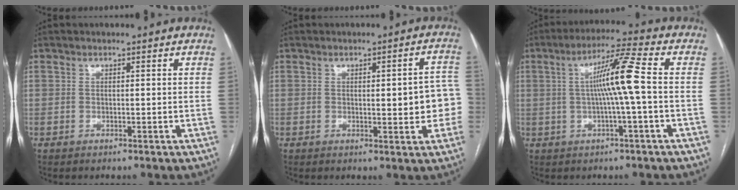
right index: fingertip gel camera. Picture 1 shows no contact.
{"total": 7.5, "force": [-0.5, 2.1, 7.2], "torque": [-0.080, 0.017, -0.003]}
{"total": 8.5, "force": [0.1, -1.0, 8.4], "torque": [-0.149, 0.013, 0.001]}